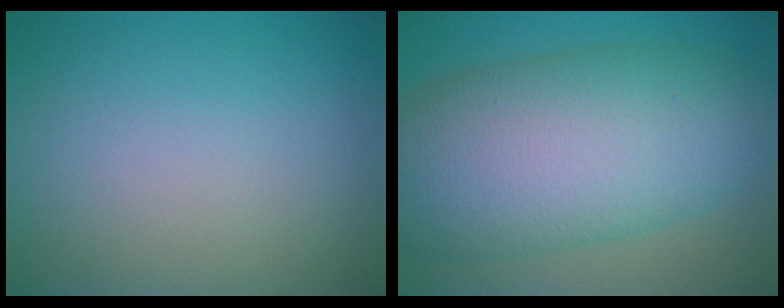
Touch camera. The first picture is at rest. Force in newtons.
{"total": 12.7, "press": 12.7, "slide": 0.3}